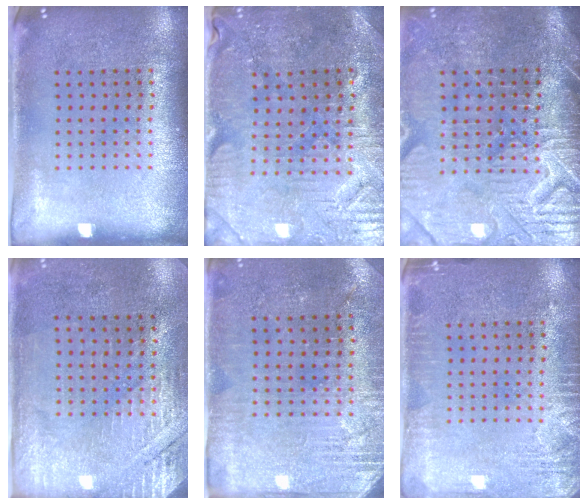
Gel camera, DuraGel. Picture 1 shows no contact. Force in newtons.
{"total": 1.4, "press": 1.4, "slide": 0.4}
{"total": 4.4, "press": 4.0, "slide": 1.8}
{"total": 2.8, "press": 2.5, "slide": 1.2}
{"total": 2.8, "press": 2.7, "slide": 0.7}
{"total": 2.7, "press": 2.7, "slide": 0.4}